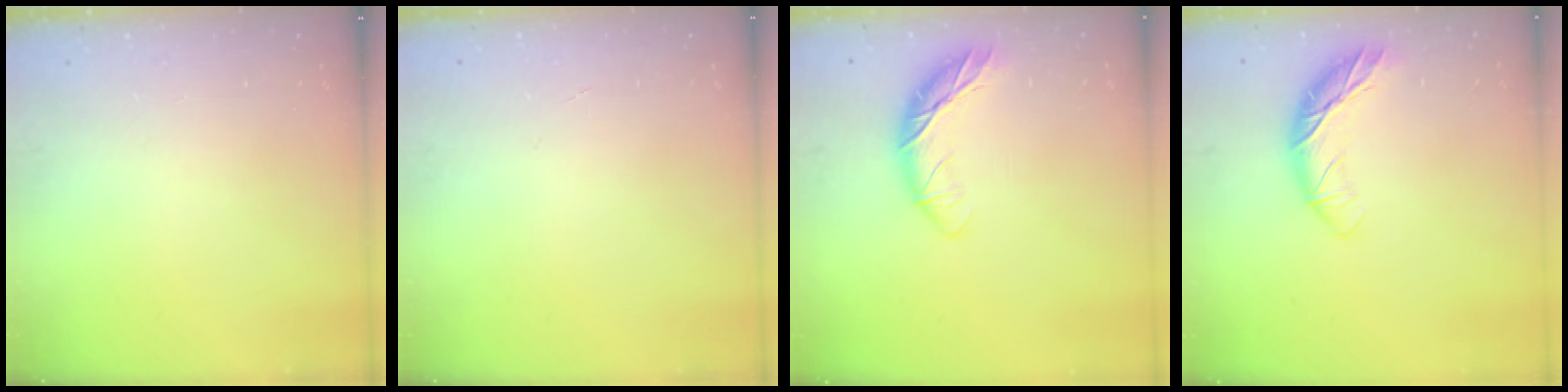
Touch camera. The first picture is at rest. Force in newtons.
{"total": 0.0}
{"total": 11.1, "press": 11.0, "slide": 1.5}
{"total": 11.1, "press": 11.0, "slide": 1.8}